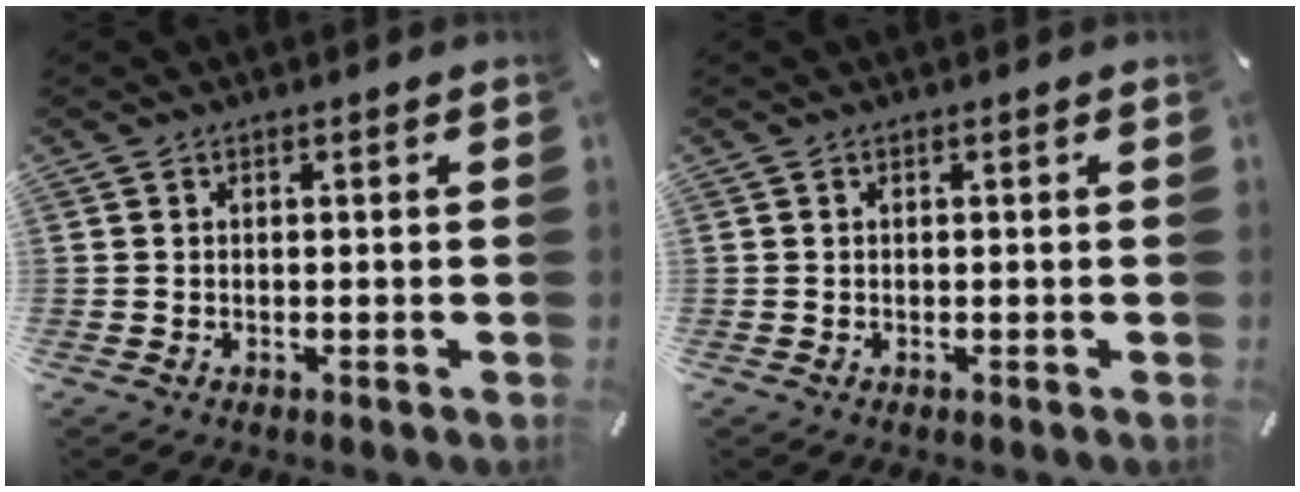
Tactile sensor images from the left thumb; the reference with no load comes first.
{"total": 0.0}